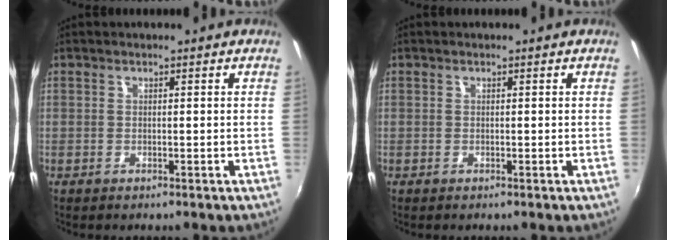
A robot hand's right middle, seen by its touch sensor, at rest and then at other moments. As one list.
[{"total": 0.0}]